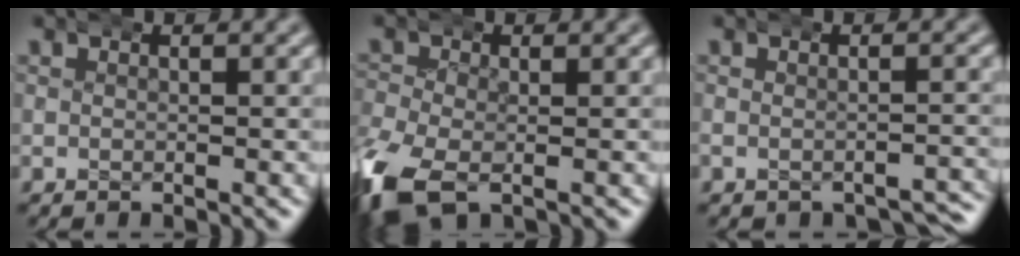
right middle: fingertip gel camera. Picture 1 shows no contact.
{"total": 5.8, "force": [-3.3, 3.8, 2.9], "torque": [-0.084, -0.021, -0.043]}
{"total": 2.2, "force": [-2.2, 0.4, 0.3], "torque": [-0.005, 0.000, -0.034]}